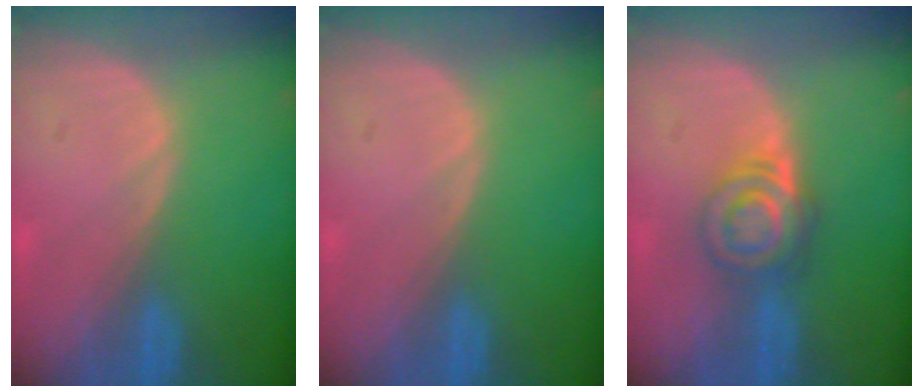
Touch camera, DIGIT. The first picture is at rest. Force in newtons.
{"total": 0.0}
{"total": 6.4, "press": 5.5, "slide": 3.3}